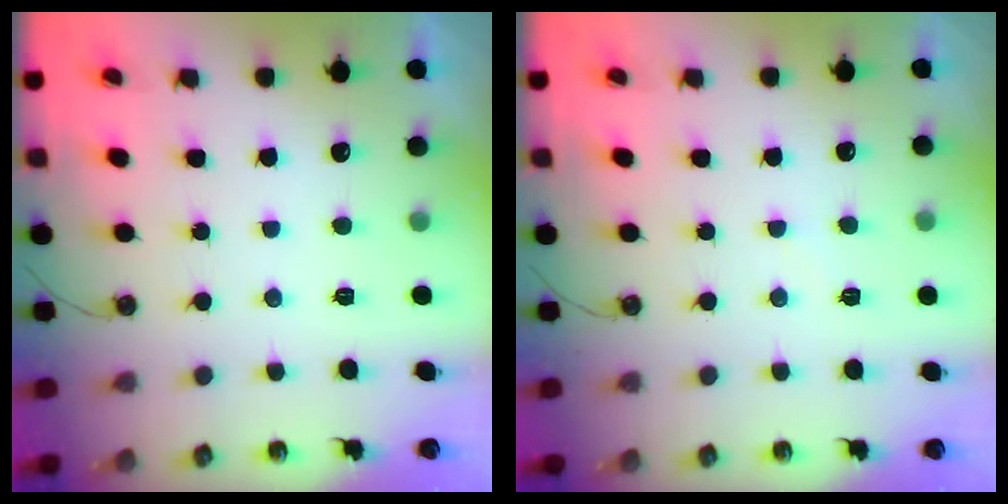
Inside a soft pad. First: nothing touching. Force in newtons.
{"total": 2.1, "press": 2.1, "slide": 0.3}